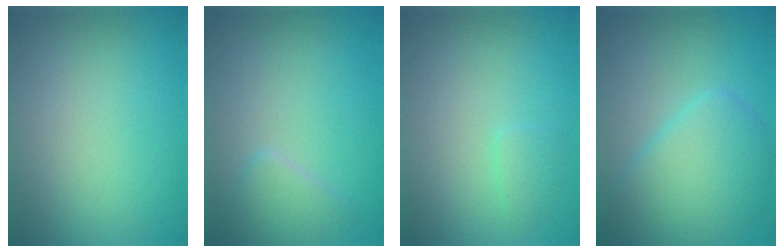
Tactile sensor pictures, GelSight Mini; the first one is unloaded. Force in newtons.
{"total": 1.8, "press": 1.8, "slide": 0.2}
{"total": 1.0, "press": 1.0, "slide": 0.0}
{"total": 5.3, "press": 5.3, "slide": 0.2}